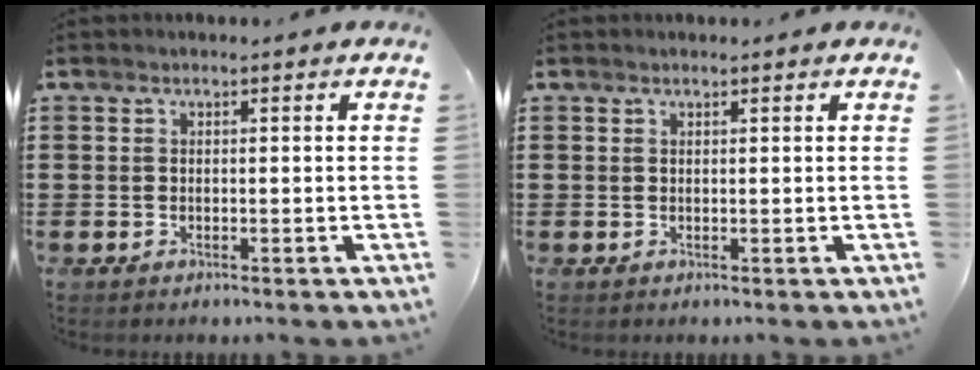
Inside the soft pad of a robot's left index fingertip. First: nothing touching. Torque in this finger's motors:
{"motor_torque": [0.09, 0.06, 0.03, -0.01]}